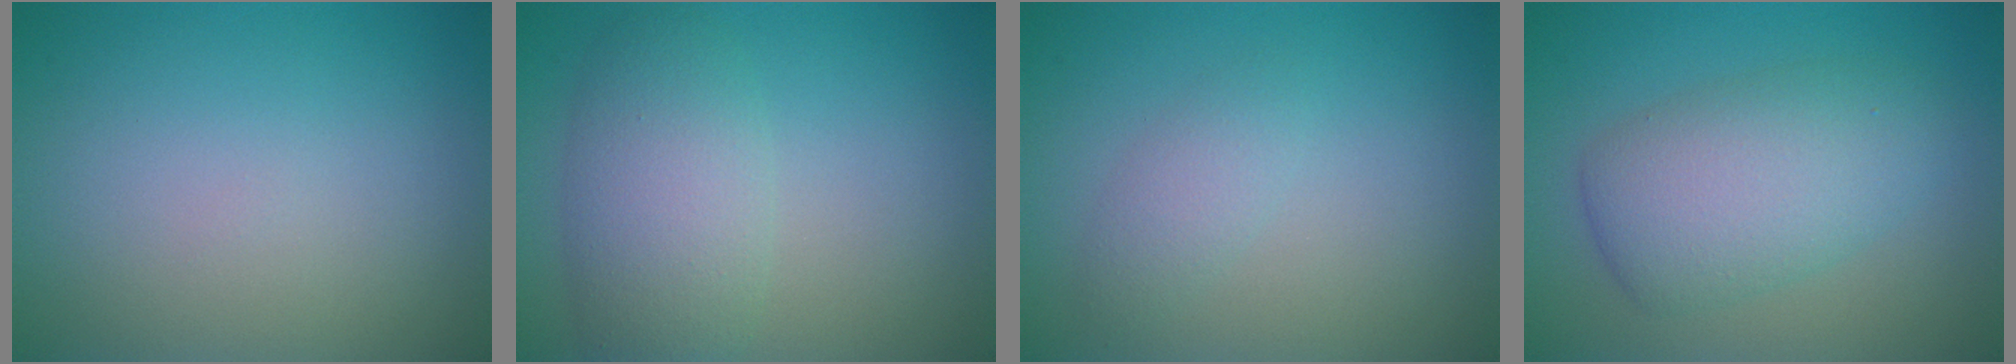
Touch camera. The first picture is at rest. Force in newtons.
{"total": 4.8, "press": 4.8, "slide": 0.2}
{"total": 1.6, "press": 1.6, "slide": 0.1}
{"total": 5.8, "press": 5.8, "slide": 0.1}